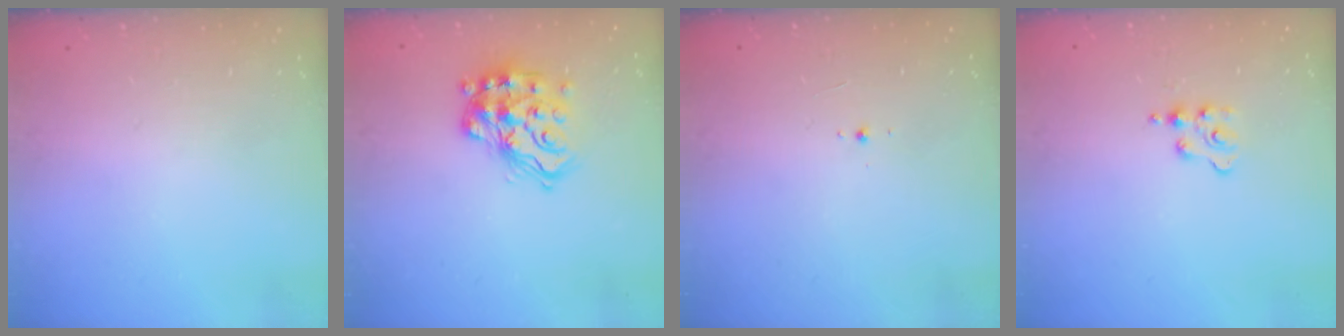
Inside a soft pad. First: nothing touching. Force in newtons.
{"total": 17.5, "press": 17.5, "slide": 1.0}
{"total": 2.7, "press": 2.5, "slide": 0.8}
{"total": 3.0, "press": 3.0, "slide": 0.5}